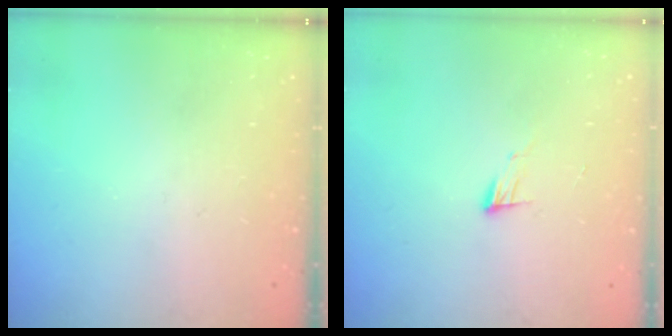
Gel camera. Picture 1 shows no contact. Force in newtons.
{"total": 6.3, "press": 6.2, "slide": 0.5}